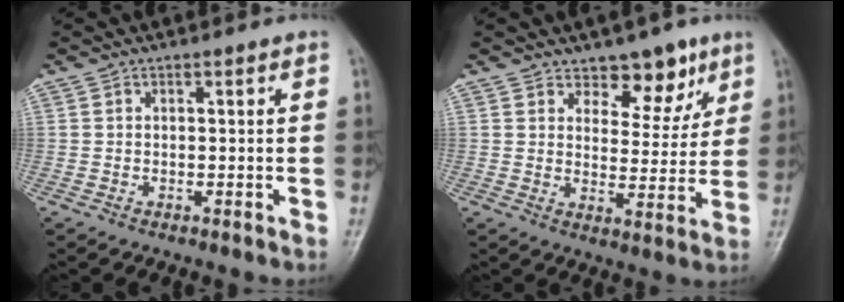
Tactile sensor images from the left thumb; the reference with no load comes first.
{"total": 7.9, "force": [5.3, 4.5, 3.8], "torque": [-0.011, -0.033, 0.078]}